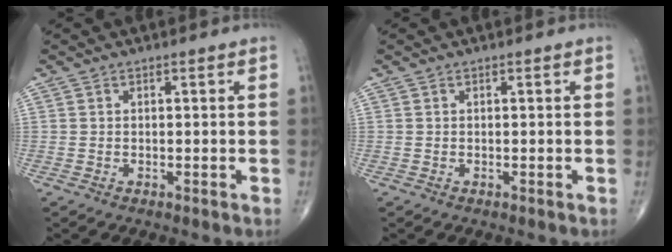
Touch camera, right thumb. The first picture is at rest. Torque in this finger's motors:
{"motor_torque": [0.21, -0.02, 0.11, 0.04, 0.00]}